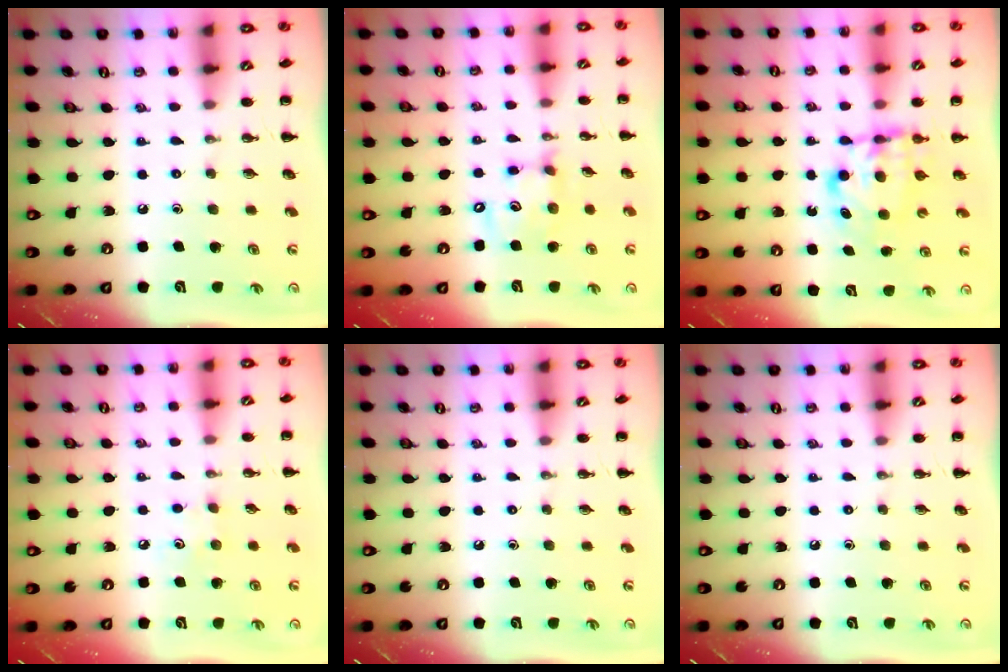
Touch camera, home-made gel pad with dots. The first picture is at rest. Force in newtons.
{"total": 12.1, "press": 11.8, "slide": 2.6}
{"total": 6.3, "press": 6.3, "slide": 0.3}
{"total": 4.3, "press": 4.2, "slide": 1.1}
{"total": 0.0}
{"total": 0.0}